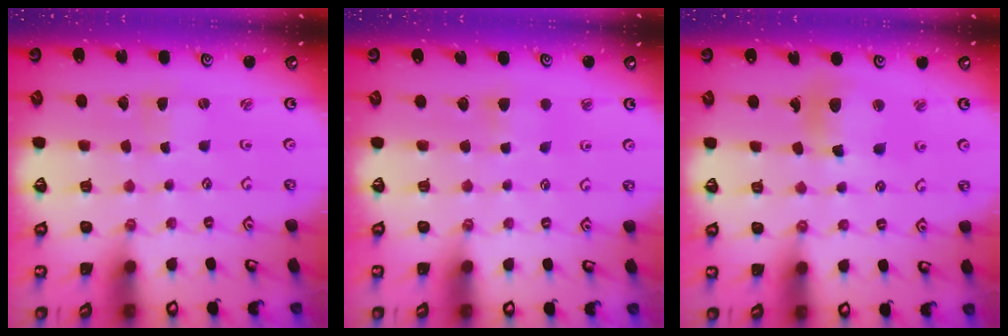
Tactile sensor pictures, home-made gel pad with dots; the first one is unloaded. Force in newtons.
{"total": 4.5, "press": 4.4, "slide": 0.7}
{"total": 10.9, "press": 10.7, "slide": 2.3}